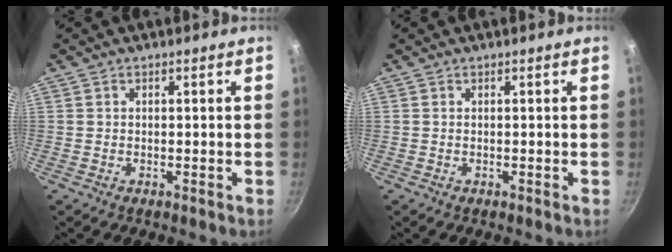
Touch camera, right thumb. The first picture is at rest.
{"total": 0.0}